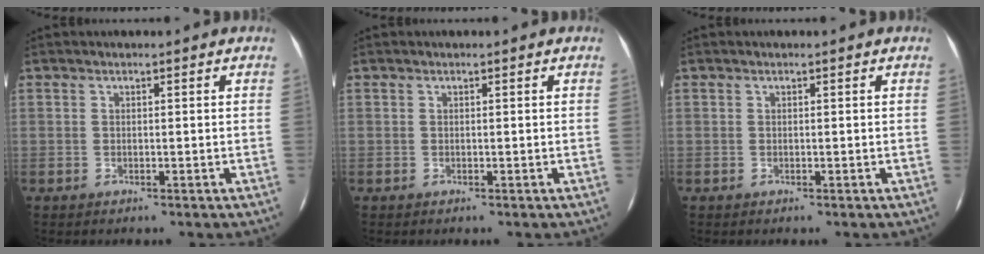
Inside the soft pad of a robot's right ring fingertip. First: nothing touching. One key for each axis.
{"total": 0.0}
{"total": 0.0}